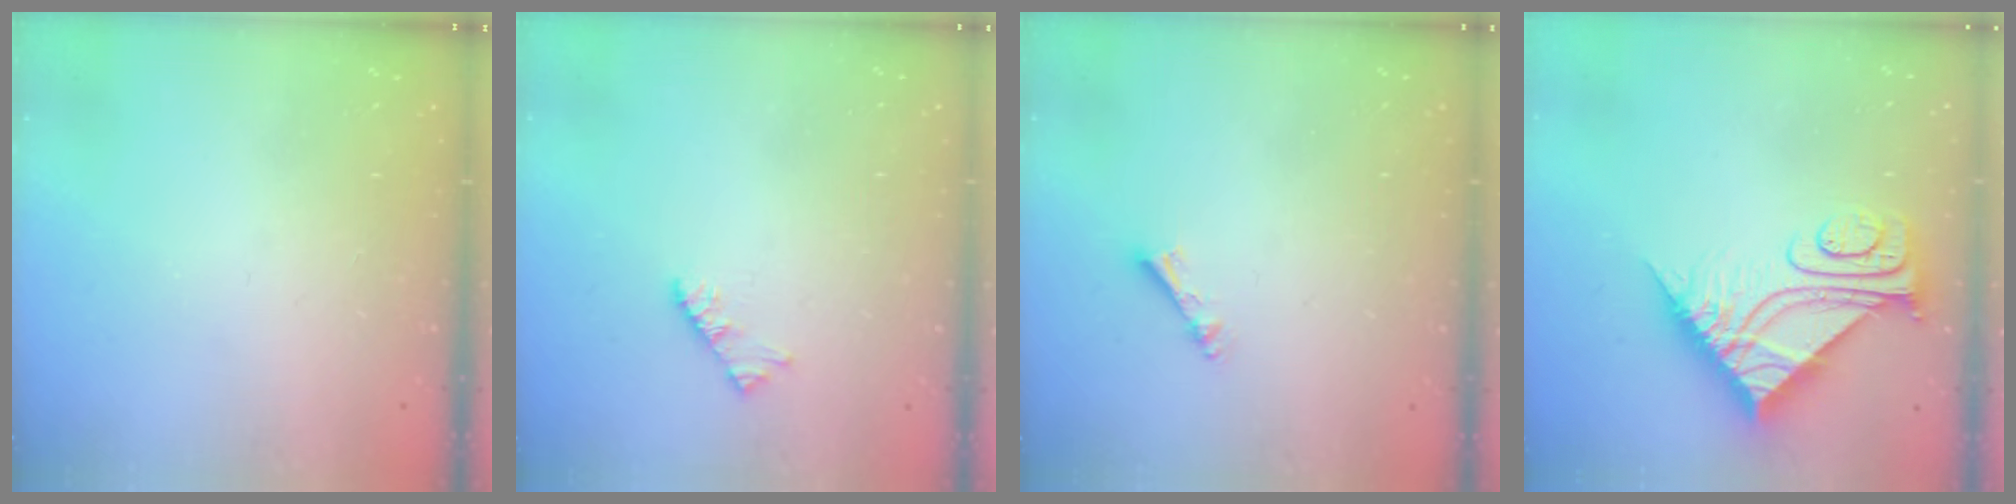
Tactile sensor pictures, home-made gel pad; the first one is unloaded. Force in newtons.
{"total": 3.3, "press": 3.2, "slide": 0.6}
{"total": 3.5, "press": 3.5, "slide": 0.1}
{"total": 9.9, "press": 9.9, "slide": 0.9}